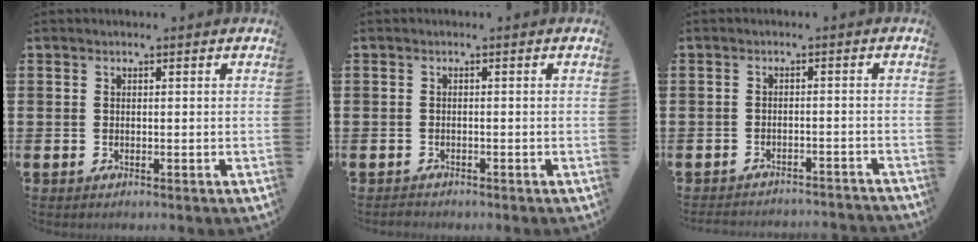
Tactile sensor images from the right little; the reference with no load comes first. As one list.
[{"total": 0.6, "force": [-0.6, 0.2, 0.0], "torque": [-0.002, 0.000, -0.013]}, {"total": 2.1, "force": [-2.1, -0.1, 0.0], "torque": [-0.002, 0.003, -0.045]}]